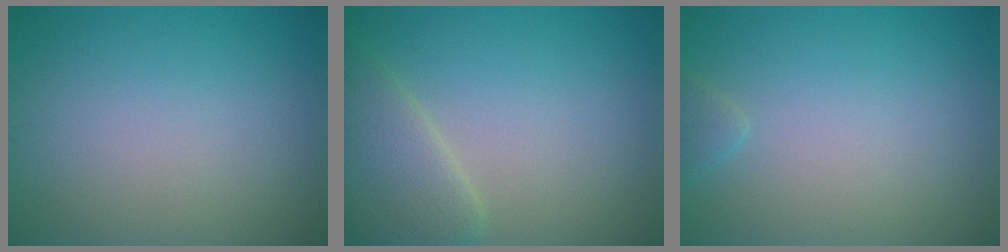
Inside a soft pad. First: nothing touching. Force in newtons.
{"total": 4.4, "press": 4.4, "slide": 0.2}
{"total": 1.0, "press": 1.0, "slide": 0.1}